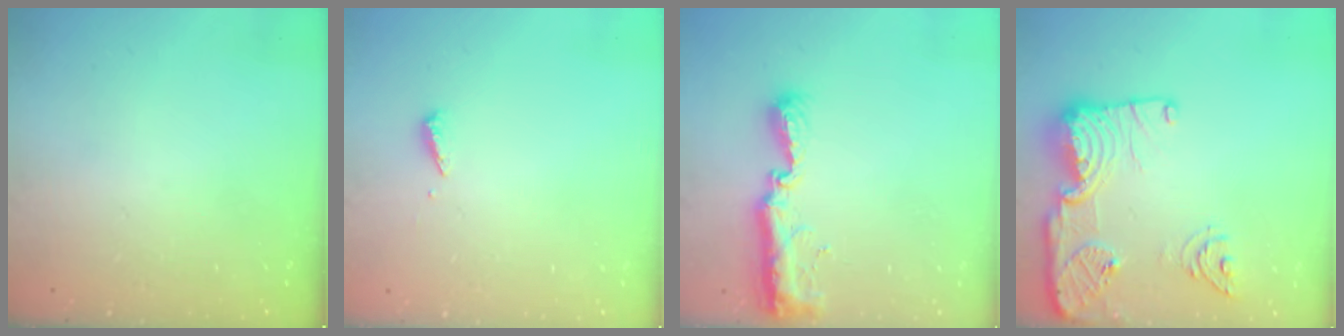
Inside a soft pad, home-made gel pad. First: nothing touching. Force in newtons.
{"total": 2.5, "press": 2.5, "slide": 0.1}
{"total": 9.4, "press": 9.4, "slide": 0.8}
{"total": 18.5, "press": 18.4, "slide": 2.0}